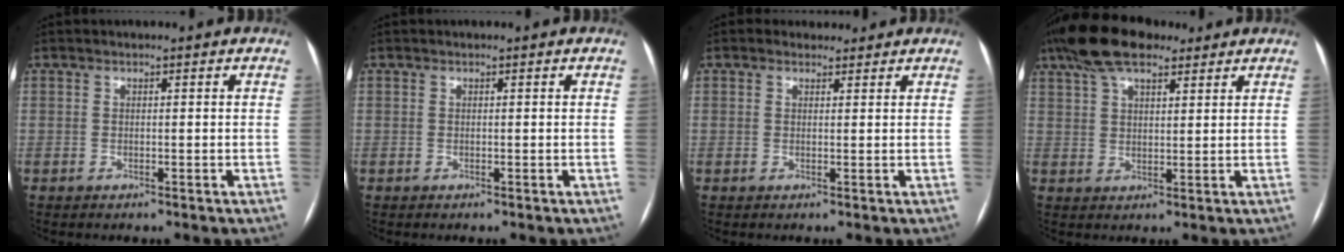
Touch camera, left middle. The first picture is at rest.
{"total": 0.0}
{"total": 1.9, "force": [1.5, 1.1, 0.0], "torque": [0.000, 0.011, 0.019]}
{"total": 10.3, "force": [7.4, 3.8, 6.1], "torque": [-0.119, 0.036, 0.132]}